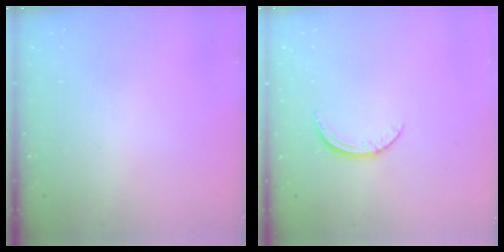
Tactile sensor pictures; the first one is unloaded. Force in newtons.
{"total": 6.2, "press": 6.1, "slide": 0.7}